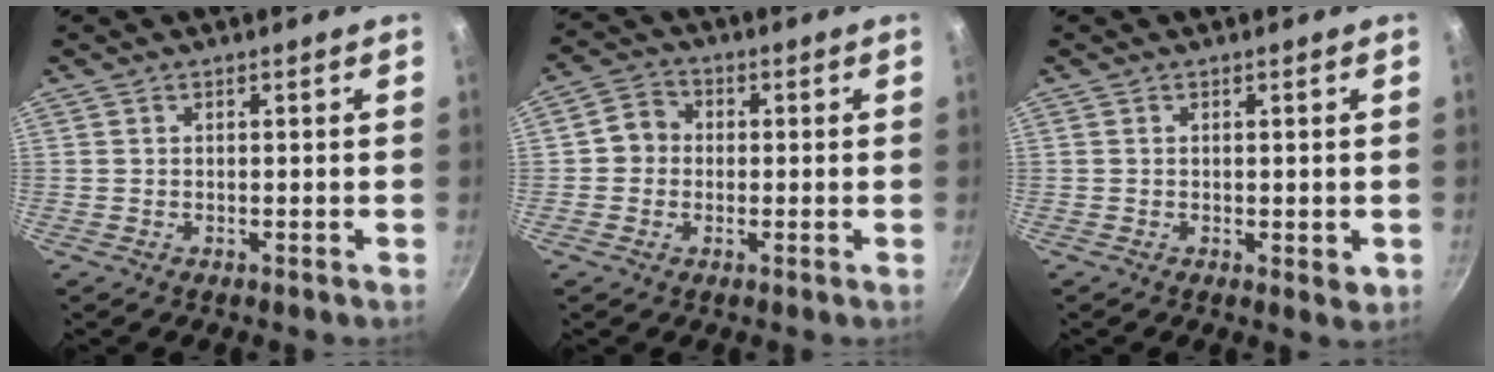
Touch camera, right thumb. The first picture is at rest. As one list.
[{"total": 5.1, "force": [-0.1, 4.7, 2.1], "torque": [-0.007, 0.010, -0.017]}, {"total": 2.1, "force": [-0.3, 0.9, 1.8], "torque": [-0.022, -0.007, -0.003]}]